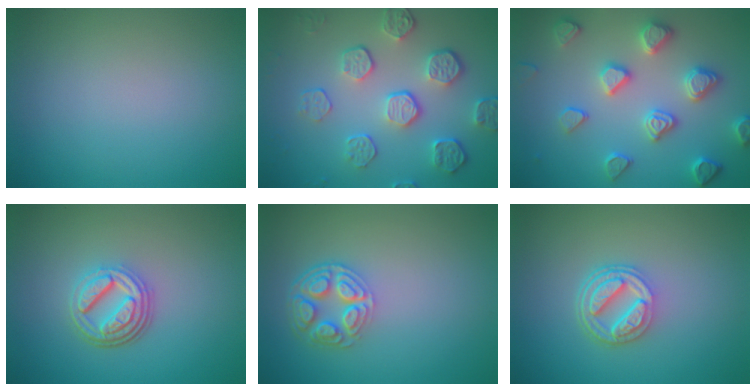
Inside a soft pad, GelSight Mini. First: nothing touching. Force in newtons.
{"total": 5.6, "press": 4.1, "slide": 3.9}
{"total": 4.5, "press": 4.2, "slide": 1.5}
{"total": 4.5, "press": 3.4, "slide": 3.0}
{"total": 4.6, "press": 3.5, "slide": 2.9}
{"total": 4.5, "press": 3.3, "slide": 3.0}